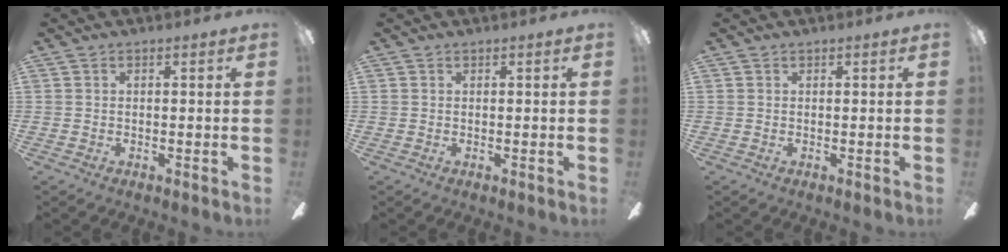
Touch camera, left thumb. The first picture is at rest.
{"total": 0.0}
{"total": 0.0}